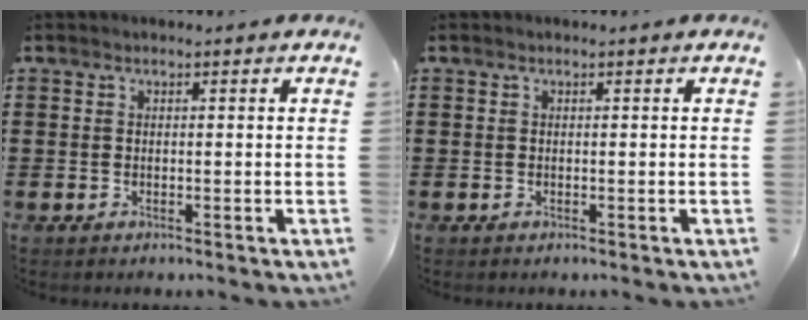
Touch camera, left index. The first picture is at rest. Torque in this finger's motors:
{"motor_torque": [0.00, 0.00, -0.01, -0.01]}